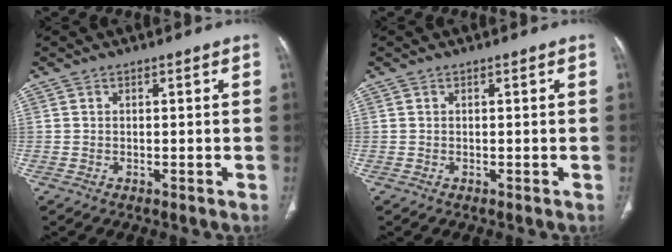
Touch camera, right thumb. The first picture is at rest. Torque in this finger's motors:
{"motor_torque": [0.17, 0.17, -0.03, -0.01, 0.00]}